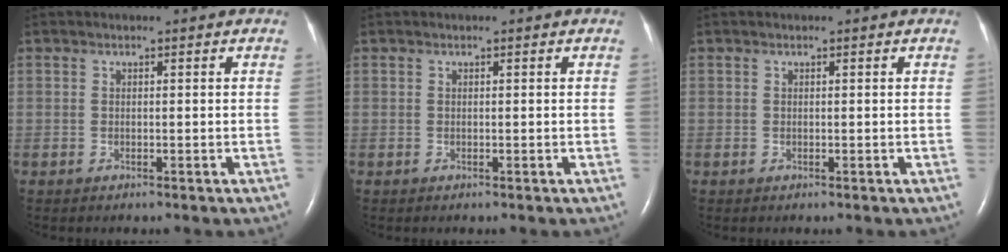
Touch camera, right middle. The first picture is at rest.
{"total": 0.0}
{"total": 0.0}